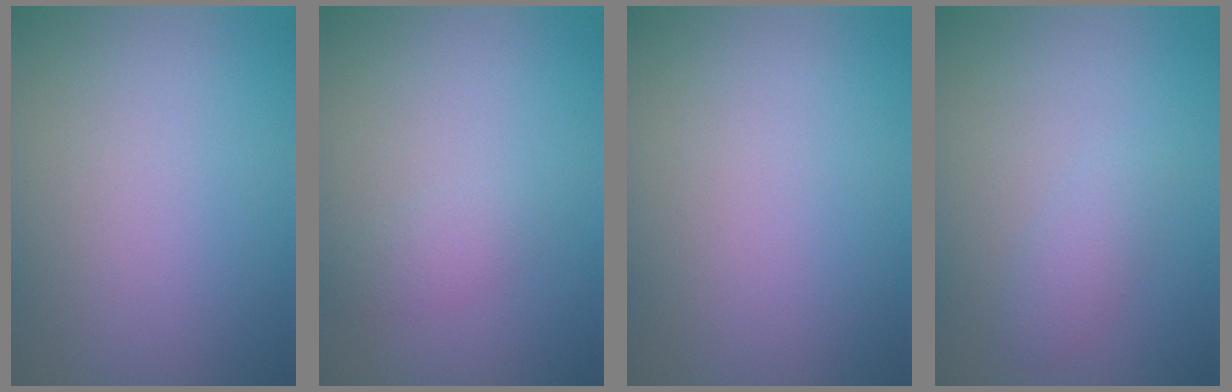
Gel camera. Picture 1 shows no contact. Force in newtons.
{"total": 1.3, "press": 1.3, "slide": 0.0}
{"total": 0.0}
{"total": 1.6, "press": 1.6, "slide": 0.1}